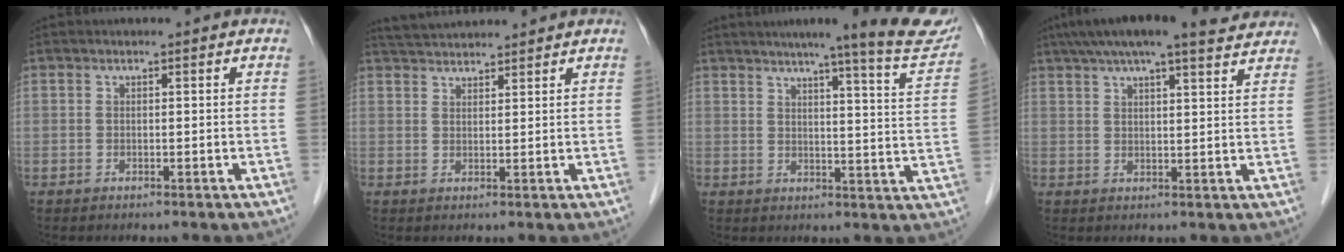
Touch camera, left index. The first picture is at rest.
{"total": 5.4, "force": [5.2, 0.5, 1.4], "torque": [-0.028, 0.037, 0.091]}
{"total": 16.3, "force": [13.6, -0.2, 8.9], "torque": [-0.109, -0.036, 0.150]}
{"total": 17.2, "force": [14.5, 2.8, 8.9], "torque": [-0.147, 0.049, 0.193]}